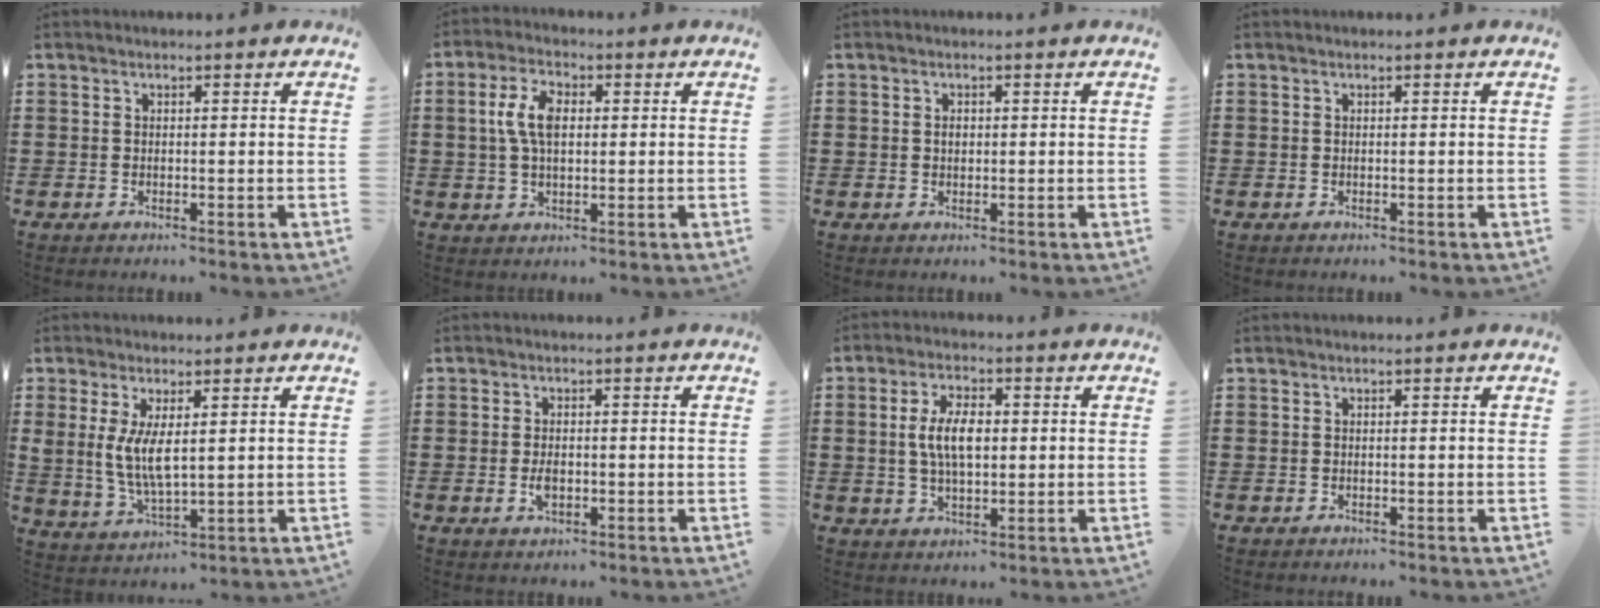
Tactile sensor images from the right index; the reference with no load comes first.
{"total": 6.2, "force": [0.6, 3.2, 5.3], "torque": [-0.123, 0.009, 0.004]}
{"total": 0.9, "force": [0.0, 0.6, 0.7], "torque": [-0.016, 0.003, -0.001]}
{"total": 0.0}
{"total": 6.1, "force": [1.2, 2.4, 5.4], "torque": [-0.109, -0.002, 0.018]}
{"total": 3.9, "force": [-1.3, 2.0, 3.1], "torque": [-0.067, 0.001, -0.026]}
{"total": 6.5, "force": [0.2, 2.9, 5.8], "torque": [-0.121, 0.007, -0.001]}
{"total": 0.0}